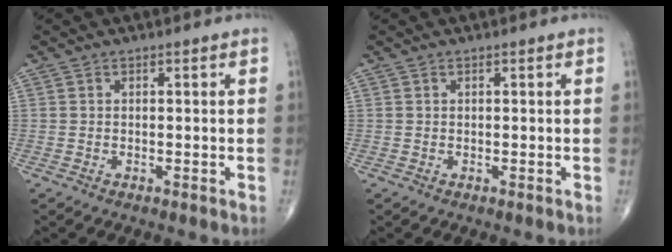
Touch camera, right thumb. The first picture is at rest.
{"total": 0.0}